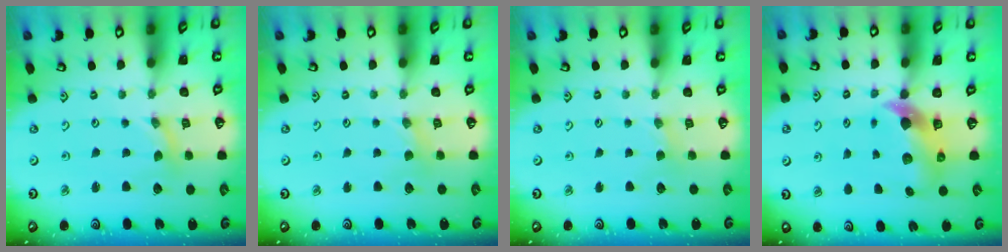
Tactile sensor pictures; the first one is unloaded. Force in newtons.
{"total": 1.5, "press": 1.5, "slide": 0.2}
{"total": 1.4, "press": 1.4, "slide": 0.3}
{"total": 7.6, "press": 7.6, "slide": 1.1}